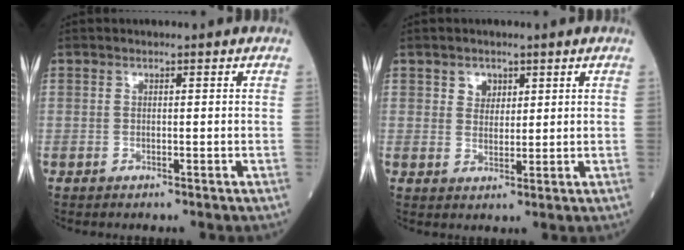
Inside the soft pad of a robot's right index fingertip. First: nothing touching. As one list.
[{"total": 2.6, "force": [1.5, 2.0, 0.9], "torque": [-0.014, 0.001, 0.025]}]